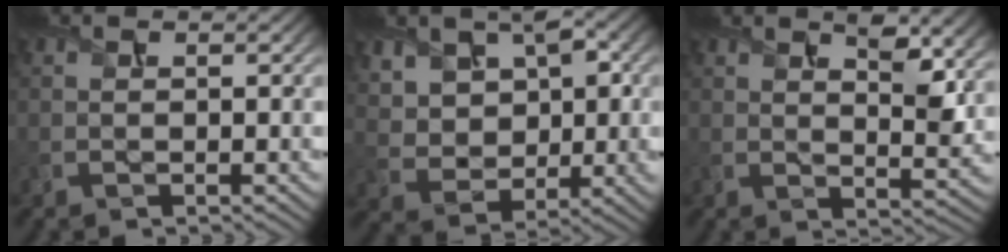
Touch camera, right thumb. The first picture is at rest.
{"total": 8.8, "force": [3.0, 6.5, 5.0], "torque": [-0.122, 0.006, 0.068]}
{"total": 5.9, "force": [3.3, 2.1, 4.4], "torque": [-0.078, -0.007, 0.057]}